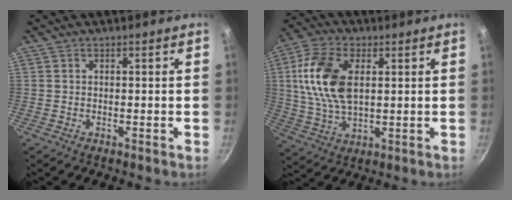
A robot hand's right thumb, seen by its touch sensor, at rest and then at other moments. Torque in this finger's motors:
{"motor_torque": [0.14, 0.87, 1.74, -0.05, 0.60]}